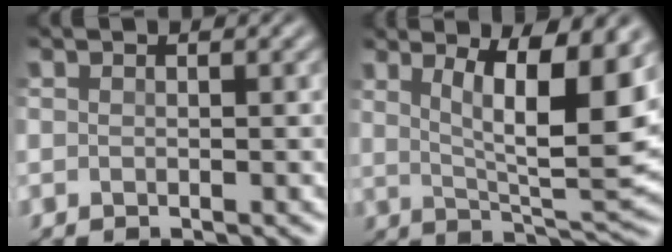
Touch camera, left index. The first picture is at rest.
{"total": 10.0, "force": [3.4, 2.7, 9.0], "torque": [-0.136, -0.009, 0.059]}